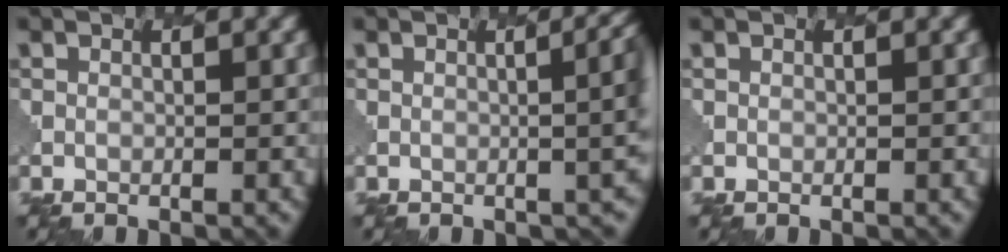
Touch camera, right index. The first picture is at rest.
{"total": 6.6, "force": [0.0, 3.2, 5.8], "torque": [-0.021, 0.009, 0.004]}
{"total": 0.0}